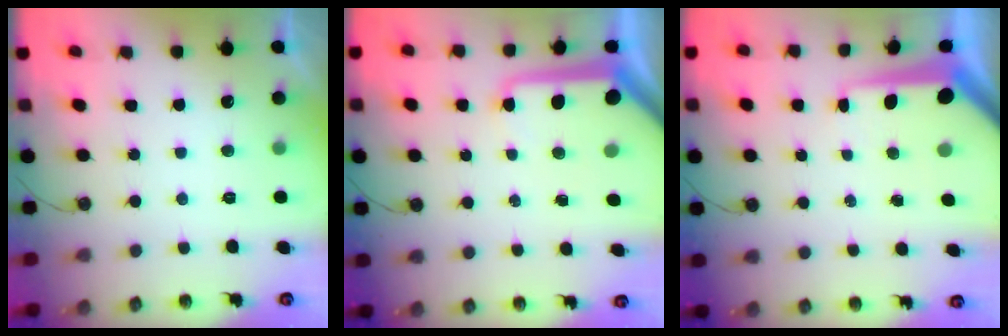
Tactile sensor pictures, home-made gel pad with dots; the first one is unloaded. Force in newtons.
{"total": 12.8, "press": 12.7, "slide": 1.3}
{"total": 8.9, "press": 8.9, "slide": 0.9}